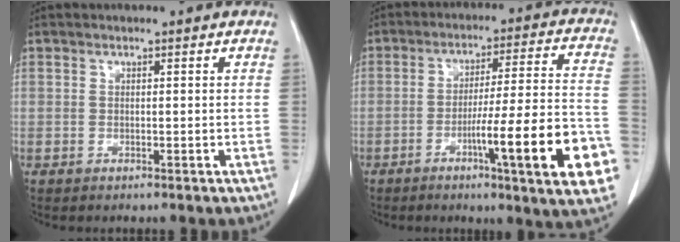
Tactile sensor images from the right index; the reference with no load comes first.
{"total": 18.4, "force": [-6.9, 0.4, 17.0], "torque": [-0.197, -0.001, -0.096]}